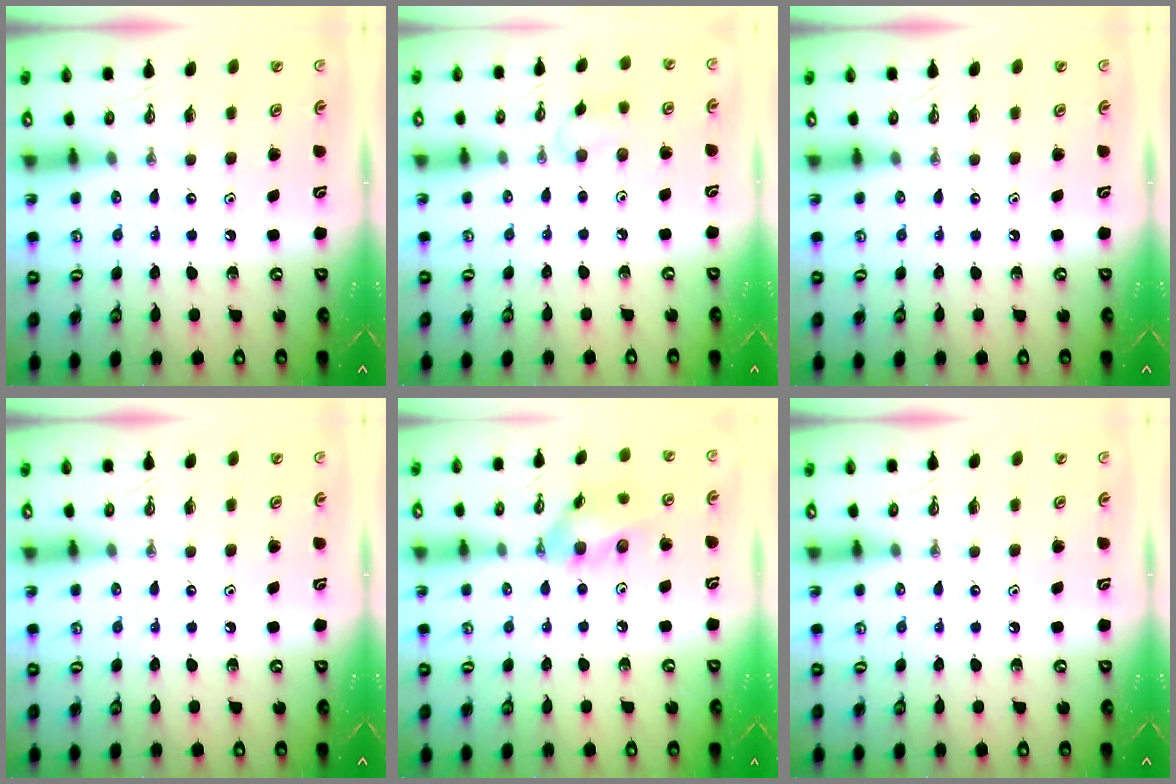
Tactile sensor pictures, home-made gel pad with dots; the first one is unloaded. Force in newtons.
{"total": 5.8, "press": 5.7, "slide": 1.1}
{"total": 0.0}
{"total": 0.0}
{"total": 10.9, "press": 10.7, "slide": 1.8}
{"total": 0.0}